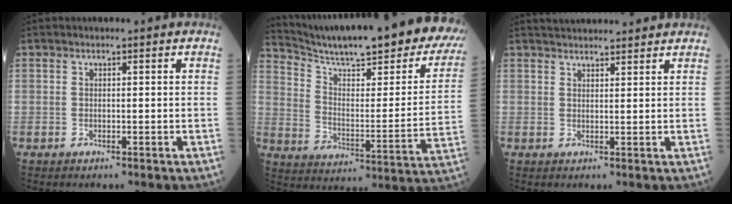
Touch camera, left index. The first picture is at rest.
{"total": 29.7, "force": [25.4, 4.0, 15.0], "torque": [-0.232, -0.074, 0.335]}
{"total": 7.8, "force": [7.4, 1.2, 2.3], "torque": [-0.033, 0.033, 0.101]}